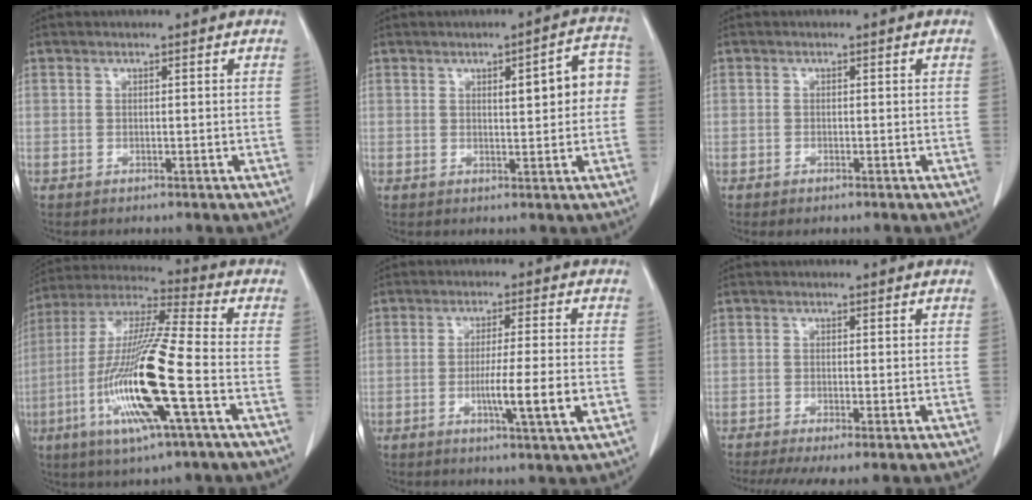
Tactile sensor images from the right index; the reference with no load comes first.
{"total": 7.1, "force": [1.0, 1.9, 6.8], "torque": [-0.082, 0.023, 0.012]}
{"total": 0.8, "force": [-0.5, 0.2, 0.5], "torque": [-0.011, -0.002, -0.003]}
{"total": 18.4, "force": [-5.6, 0.6, 17.5], "torque": [-0.361, -0.019, -0.111]}
{"total": 8.0, "force": [-2.1, -0.4, 7.7], "torque": [-0.124, -0.015, -0.036]}
{"total": 5.9, "force": [-4.4, 0.7, 3.9], "torque": [-0.060, -0.014, -0.071]}